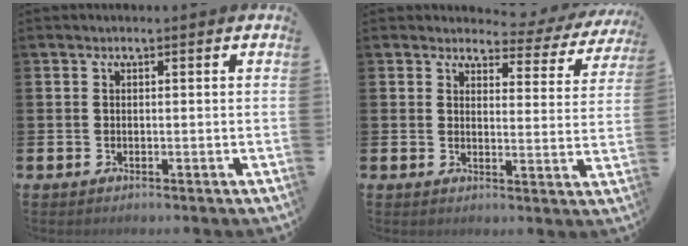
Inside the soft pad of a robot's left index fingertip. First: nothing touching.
{"total": 2.8, "force": [2.4, 1.4, 0.6], "torque": [-0.016, -0.023, 0.032]}